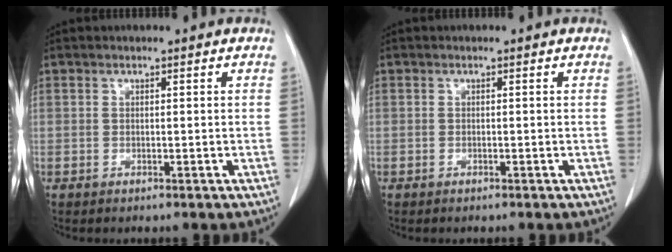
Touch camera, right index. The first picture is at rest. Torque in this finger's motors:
{"motor_torque": [0.07, 0.02, 0.00, 0.01]}